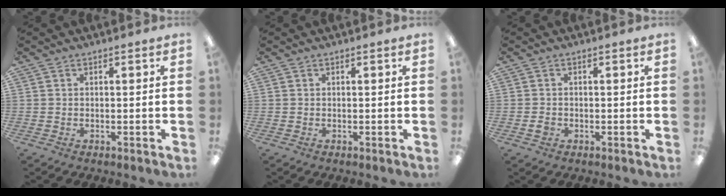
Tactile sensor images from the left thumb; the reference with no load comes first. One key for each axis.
{"total": 0.0}
{"total": 1.5, "fx": -0.4, "fy": 1.3, "fz": 0.5, "tx": -0.008, "ty": 0.003, "tz": -0.009}